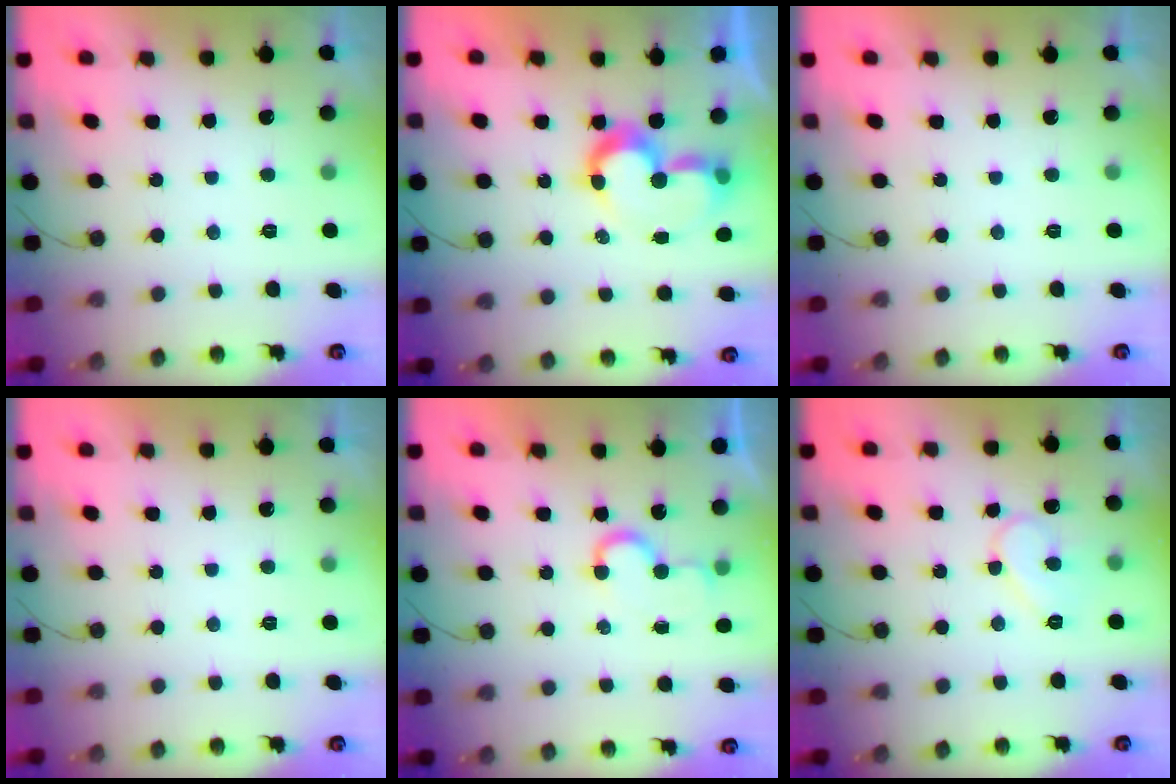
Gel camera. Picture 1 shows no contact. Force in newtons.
{"total": 8.3, "press": 7.7, "slide": 3.1}
{"total": 1.7, "press": 1.6, "slide": 0.1}
{"total": 1.8, "press": 1.8, "slide": 0.1}
{"total": 4.3, "press": 4.3, "slide": 0.3}
{"total": 7.4, "press": 7.3, "slide": 0.7}